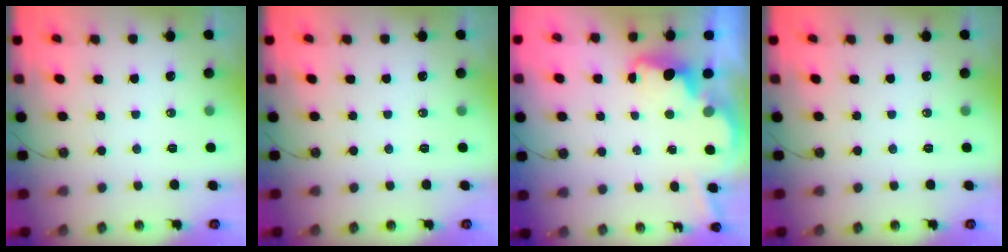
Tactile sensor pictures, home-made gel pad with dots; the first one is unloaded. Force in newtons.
{"total": 0.0}
{"total": 3.7, "press": 3.6, "slide": 0.7}
{"total": 0.0}